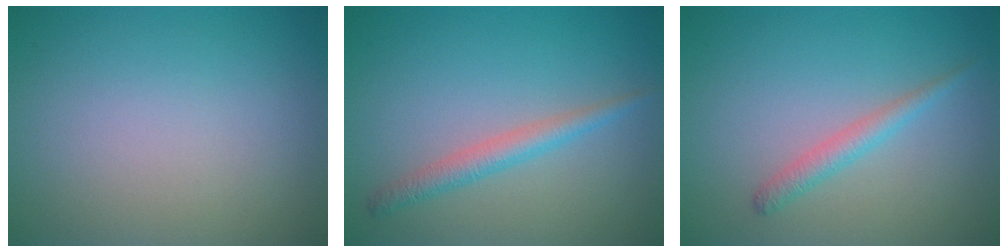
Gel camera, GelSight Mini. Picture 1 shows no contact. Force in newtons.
{"total": 2.2, "press": 2.2, "slide": 0.1}
{"total": 1.7, "press": 1.7, "slide": 0.1}